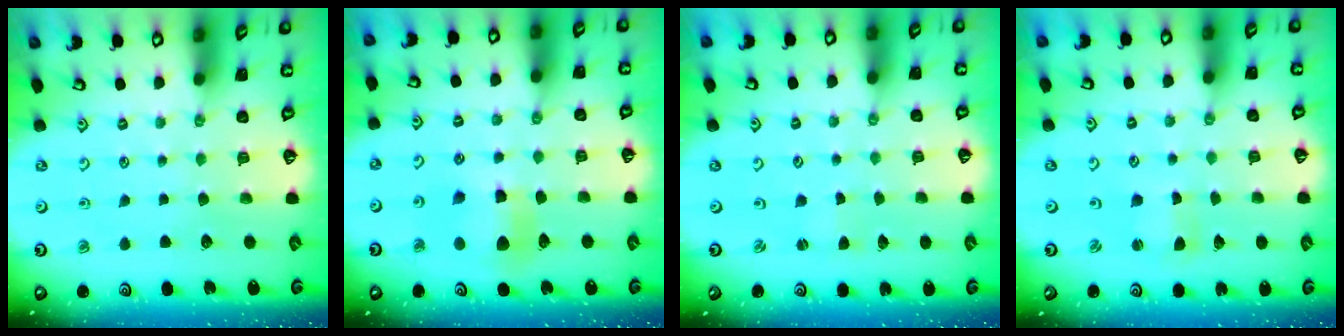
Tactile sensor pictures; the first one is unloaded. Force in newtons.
{"total": 8.3, "press": 8.2, "slide": 1.1}
{"total": 0.5, "press": 0.5, "slide": 0.1}
{"total": 1.7, "press": 1.7, "slide": 0.3}